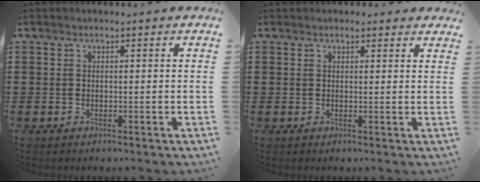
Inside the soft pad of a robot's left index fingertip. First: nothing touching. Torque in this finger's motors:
{"motor_torque": [2.14, 0.00, -0.55, -0.15]}